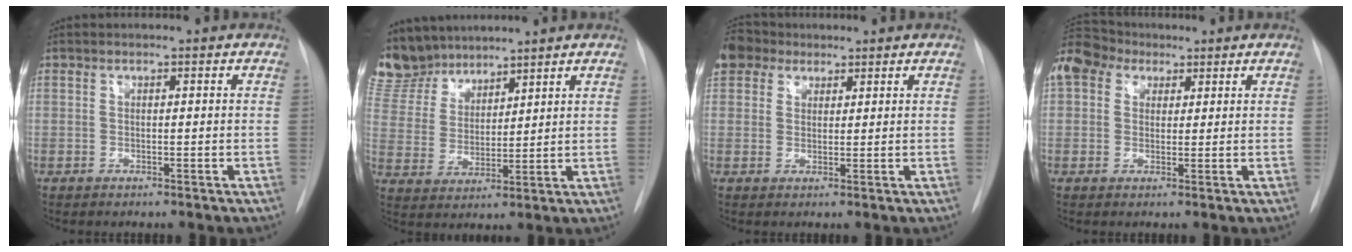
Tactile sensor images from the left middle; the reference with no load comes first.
{"total": 11.0, "force": [10.0, 4.0, 1.9], "torque": [-0.050, 0.012, 0.212]}
{"total": 5.4, "force": [4.1, 3.3, 0.8], "torque": [-0.020, 0.023, 0.081]}
{"total": 13.7, "force": [8.1, 9.4, 5.9], "torque": [-0.164, 0.071, 0.152]}